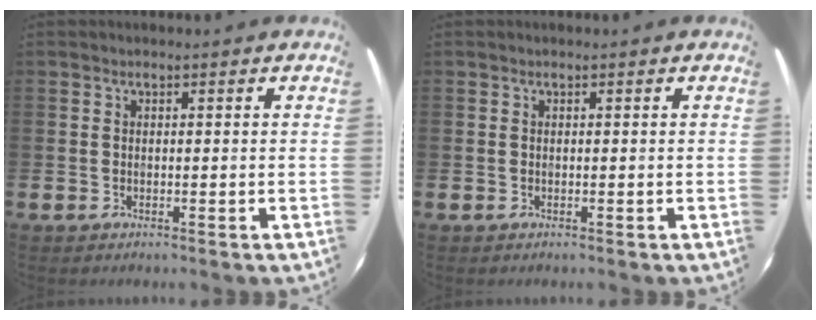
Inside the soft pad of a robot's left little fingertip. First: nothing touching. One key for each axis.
{"total": 0.0}